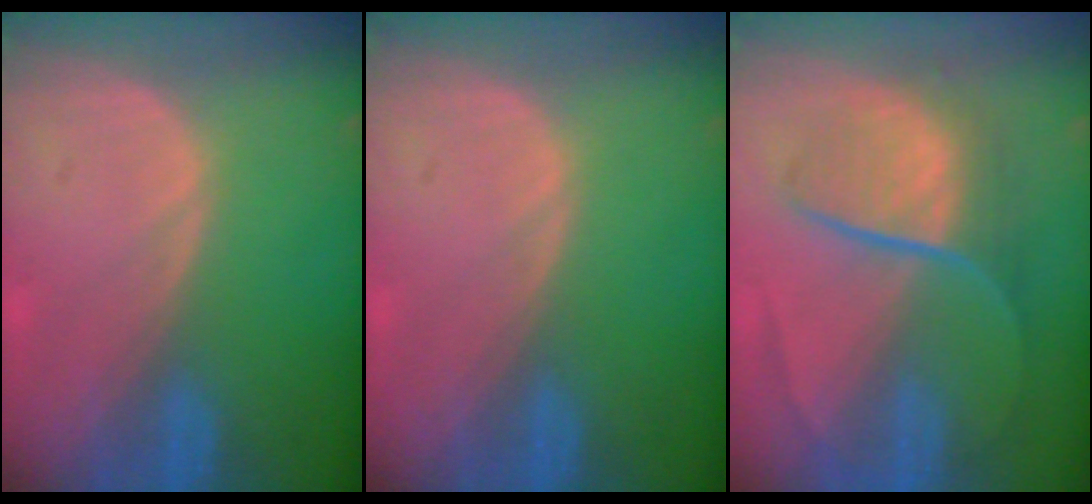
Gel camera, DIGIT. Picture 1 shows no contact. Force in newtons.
{"total": 0.0}
{"total": 9.2, "press": 7.6, "slide": 5.2}